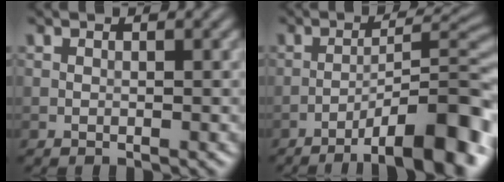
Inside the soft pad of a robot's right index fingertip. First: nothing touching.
{"total": 11.5, "force": [-7.1, 2.4, 8.8], "torque": [-0.125, 0.020, -0.106]}